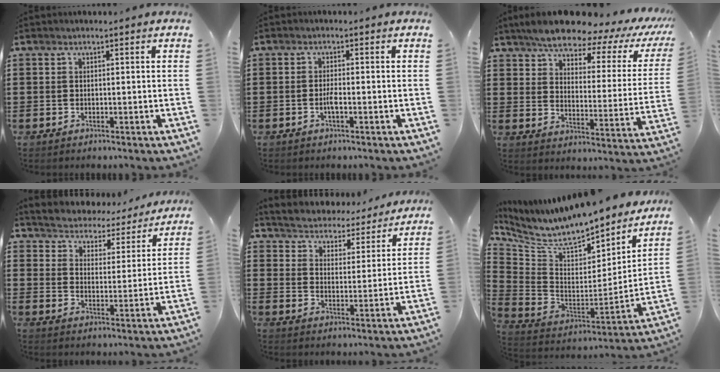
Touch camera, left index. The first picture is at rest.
{"total": 1.8, "force": [-0.5, 0.3, 1.7], "torque": [-0.041, -0.002, -0.012]}
{"total": 8.0, "force": [7.0, 1.7, 3.6], "torque": [-0.081, -0.046, 0.114]}
{"total": 3.5, "force": [3.5, 0.0, -0.5], "torque": [-0.015, -0.038, 0.051]}
{"total": 4.1, "force": [4.0, -0.2, -0.5], "torque": [-0.018, -0.040, 0.063]}
{"total": 8.4, "force": [7.3, 2.1, 3.5], "torque": [-0.108, -0.070, 0.124]}